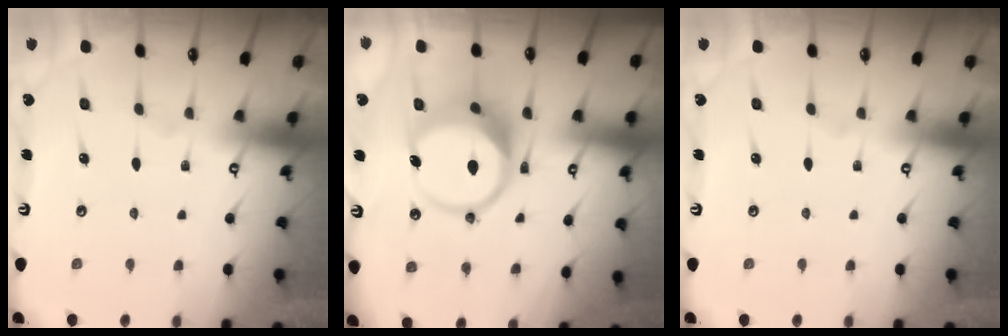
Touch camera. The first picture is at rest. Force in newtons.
{"total": 11.2, "press": 11.1, "slide": 1.5}
{"total": 0.0}